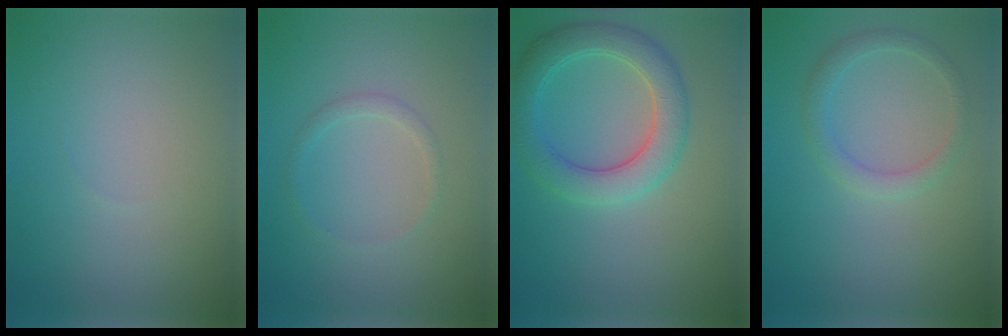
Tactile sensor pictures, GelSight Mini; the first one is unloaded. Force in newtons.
{"total": 1.0, "press": 1.0, "slide": 0.1}
{"total": 4.9, "press": 4.9, "slide": 0.2}
{"total": 1.9, "press": 1.9, "slide": 0.1}